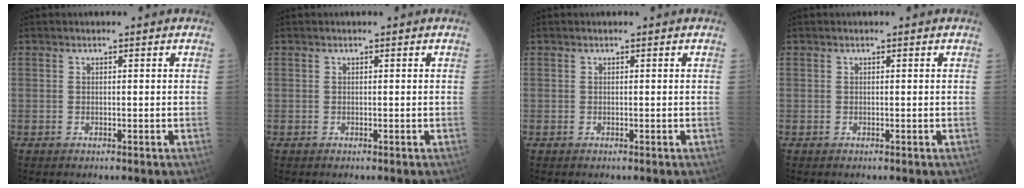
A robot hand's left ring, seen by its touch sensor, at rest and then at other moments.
{"total": 0.0}
{"total": 0.0}
{"total": 0.0}